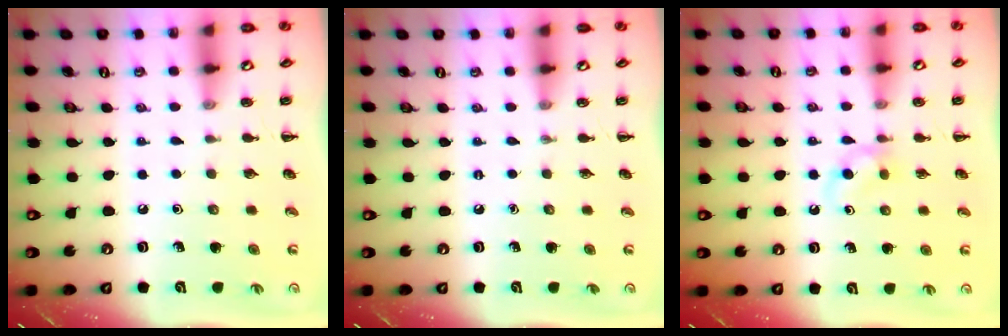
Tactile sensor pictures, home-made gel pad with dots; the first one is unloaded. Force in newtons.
{"total": 0.0}
{"total": 3.2, "press": 2.9, "slide": 1.3}